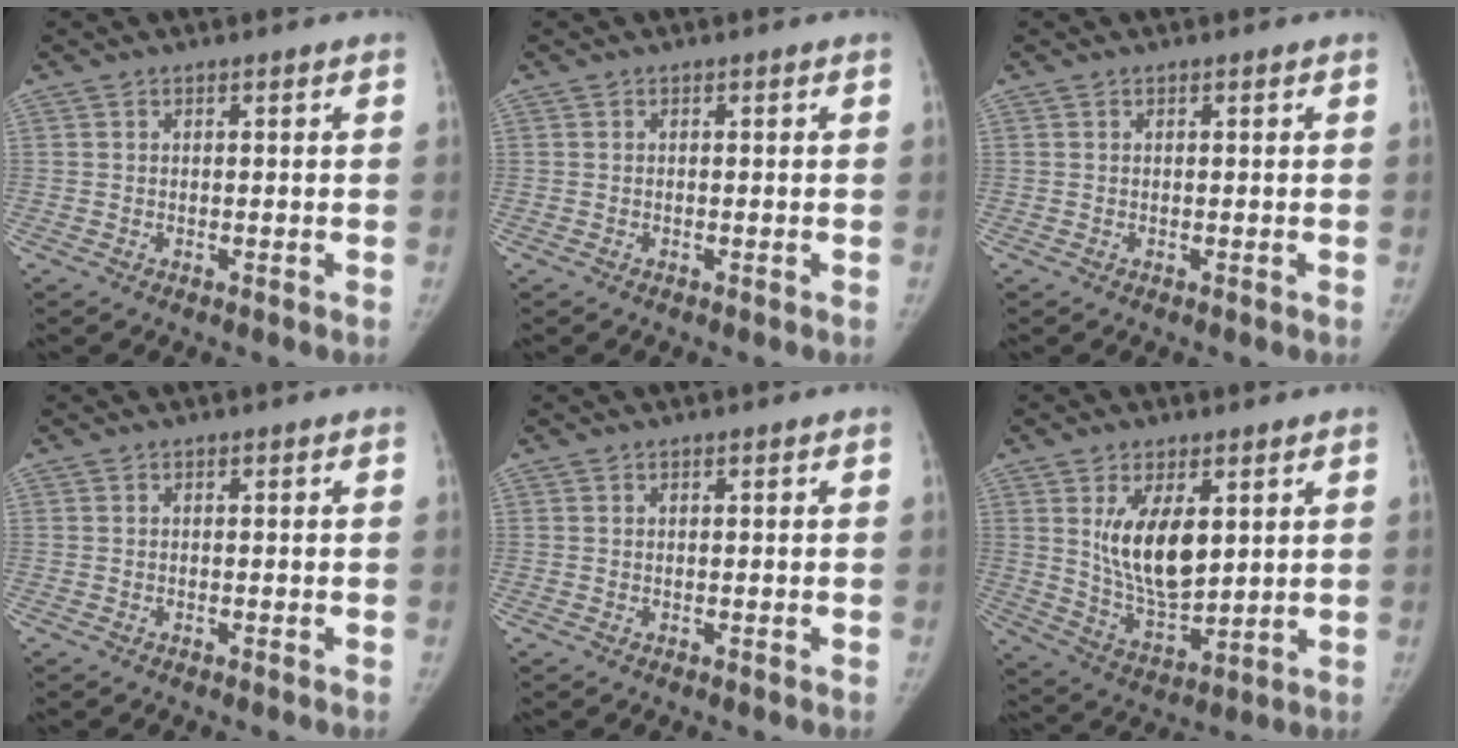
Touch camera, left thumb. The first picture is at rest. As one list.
[{"total": 0.0}, {"total": 0.0}, {"total": 0.0}, {"total": 0.0}, {"total": 12.4, "force": [3.7, 6.2, 10.2], "torque": [-0.157, -0.032, 0.082]}]